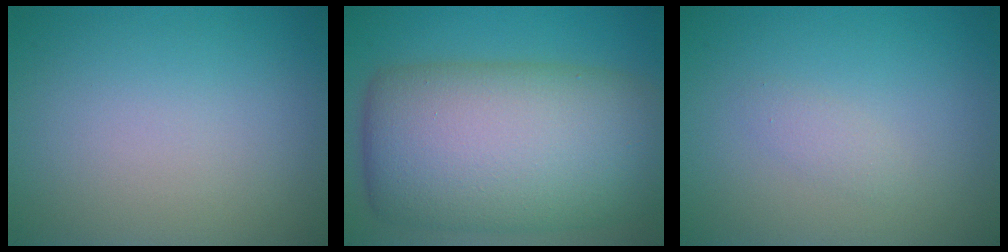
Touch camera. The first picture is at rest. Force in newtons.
{"total": 14.9, "press": 14.9, "slide": 0.5}
{"total": 1.0, "press": 1.0, "slide": 0.0}